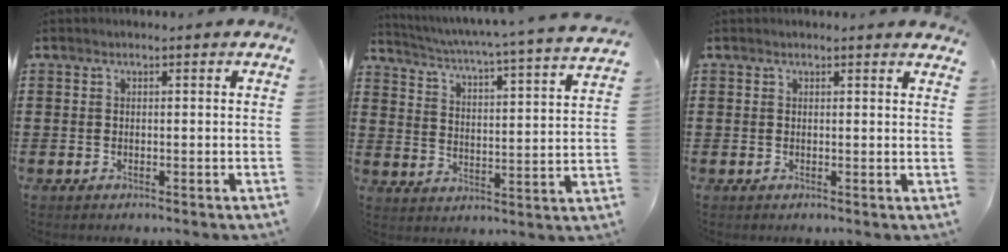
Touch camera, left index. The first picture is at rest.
{"total": 3.8, "force": [3.2, -1.0, 1.8], "torque": [-0.053, -0.039, 0.042]}
{"total": 1.0, "force": [0.9, -0.1, 0.4], "torque": [-0.009, -0.002, 0.017]}